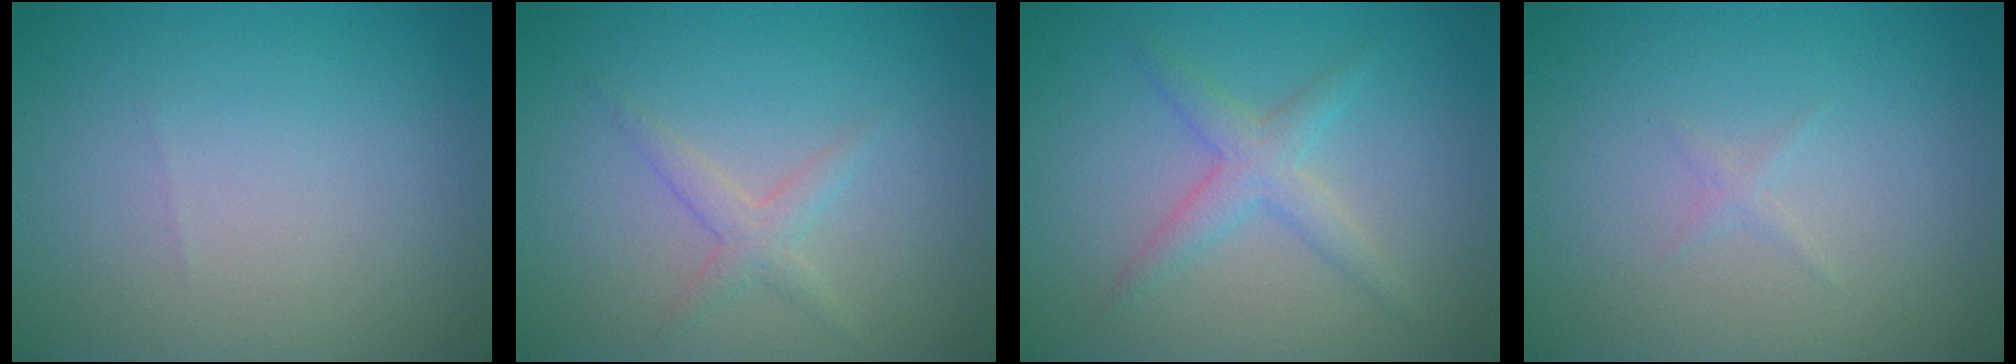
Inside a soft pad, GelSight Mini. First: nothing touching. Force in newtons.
{"total": 1.7, "press": 1.7, "slide": 0.1}
{"total": 2.6, "press": 2.6, "slide": 0.1}
{"total": 0.5, "press": 0.5, "slide": 0.0}